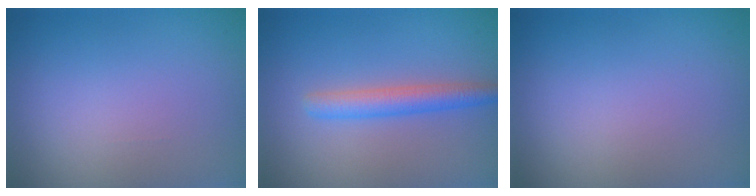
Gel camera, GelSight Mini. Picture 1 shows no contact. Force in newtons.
{"total": 2.9, "press": 2.9, "slide": 0.0}
{"total": 0.0}